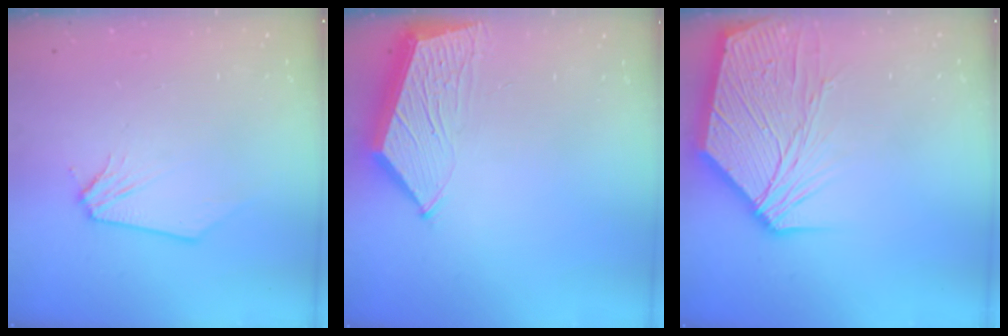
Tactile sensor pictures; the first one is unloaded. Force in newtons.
{"total": 7.1, "press": 7.0, "slide": 0.8}
{"total": 19.0, "press": 18.7, "slide": 2.8}